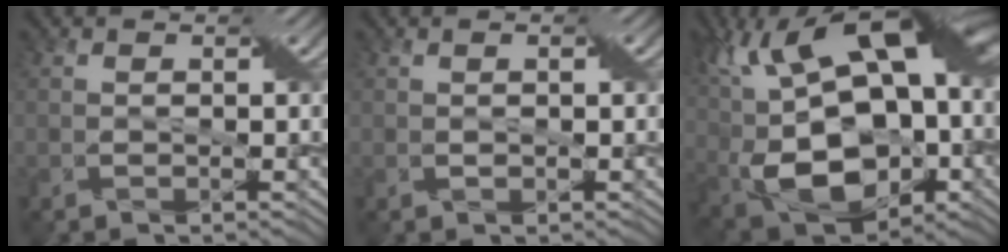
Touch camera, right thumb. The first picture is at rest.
{"total": 0.9, "force": [0.2, 0.4, 0.8], "torque": [-0.014, 0.002, 0.004]}
{"total": 21.0, "force": [3.2, 12.4, 16.6], "torque": [-0.305, 0.030, 0.062]}